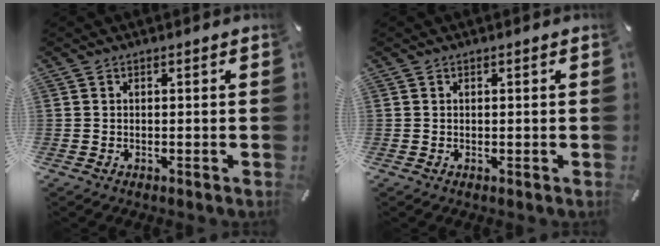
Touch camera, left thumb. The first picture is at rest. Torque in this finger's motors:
{"motor_torque": [0.02, 0.08, -0.13, -0.12, -0.02]}